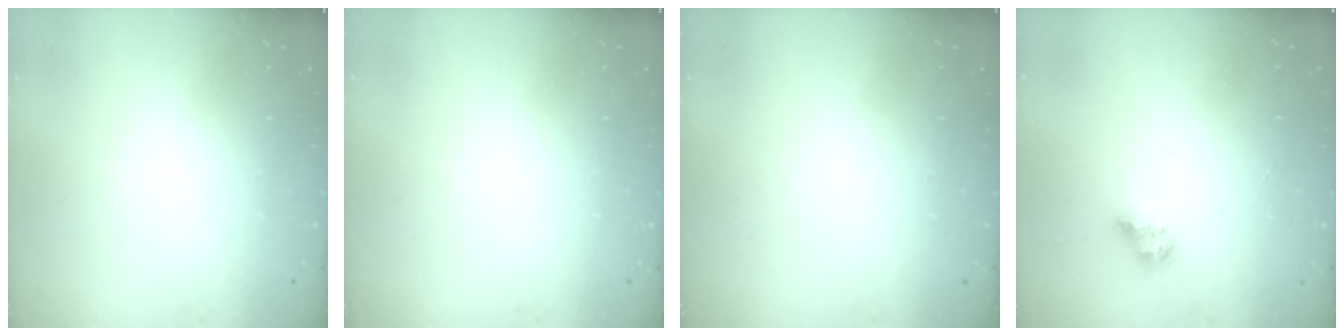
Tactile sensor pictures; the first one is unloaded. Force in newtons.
{"total": 0.0}
{"total": 0.0}
{"total": 8.1, "press": 8.1, "slide": 1.0}